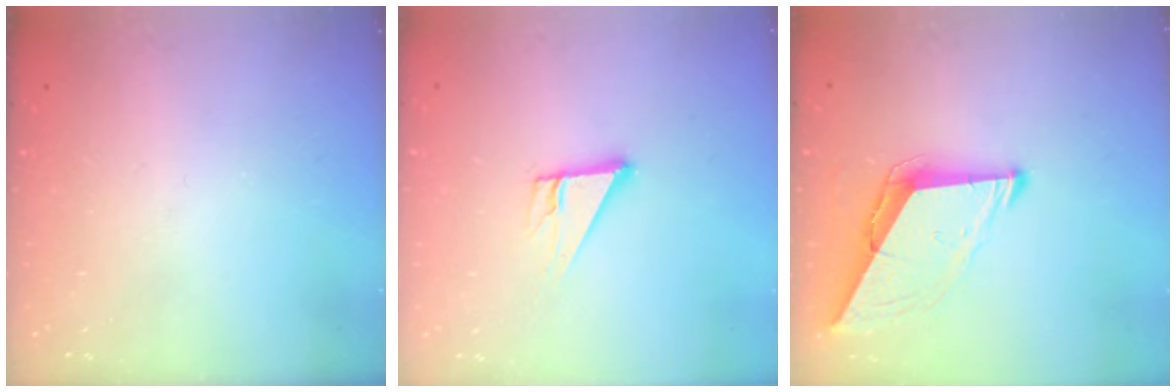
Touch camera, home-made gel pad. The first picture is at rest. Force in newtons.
{"total": 5.1, "press": 5.0, "slide": 0.4}
{"total": 10.0, "press": 9.9, "slide": 1.0}